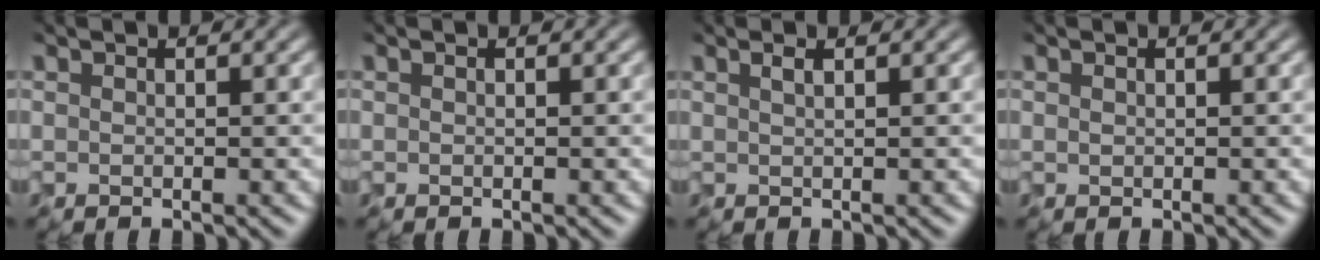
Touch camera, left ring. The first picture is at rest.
{"total": 0.0}
{"total": 1.3, "force": [0.4, 0.6, 1.1], "torque": [-0.002, 0.009, -0.008]}
{"total": 0.0}